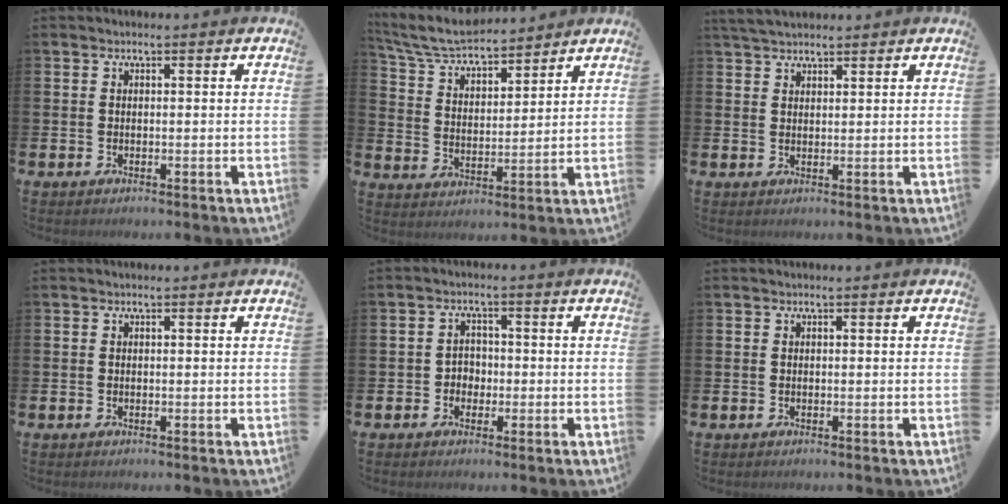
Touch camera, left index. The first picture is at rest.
{"total": 6.4, "force": [6.1, 1.0, 1.7], "torque": [-0.063, -0.038, 0.107]}
{"total": 3.0, "force": [2.8, 0.8, 0.8], "torque": [-0.011, -0.010, 0.051]}
{"total": 0.0}
{"total": 2.3, "force": [-0.9, 2.1, 0.6], "torque": [-0.003, 0.002, -0.026]}
{"total": 0.0}